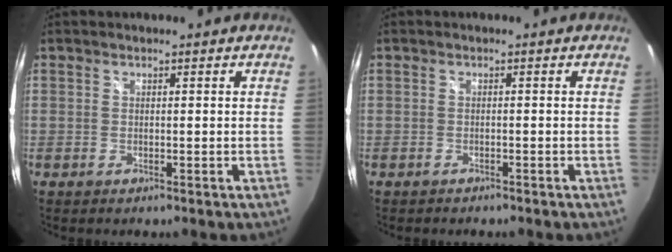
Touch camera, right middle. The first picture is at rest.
{"total": 1.1, "force": [-1.1, 0.4, 0.2], "torque": [-0.009, -0.004, -0.017]}